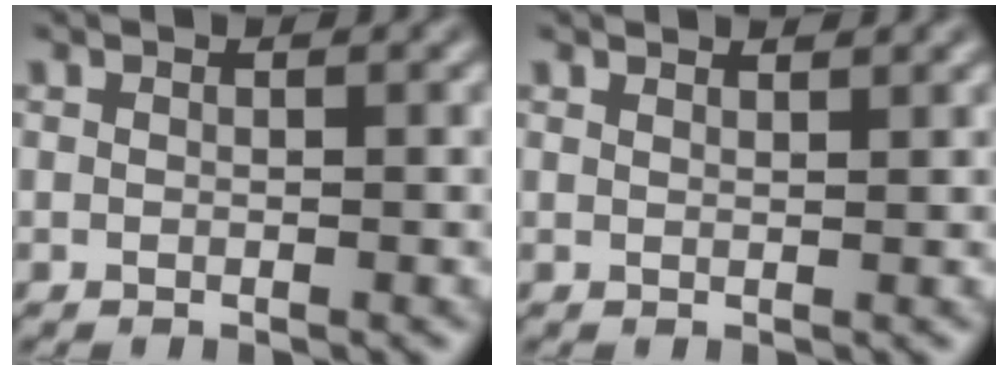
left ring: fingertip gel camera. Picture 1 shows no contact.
{"total": 1.2, "force": [1.2, 0.0, 0.2], "torque": [-0.006, -0.001, 0.014]}